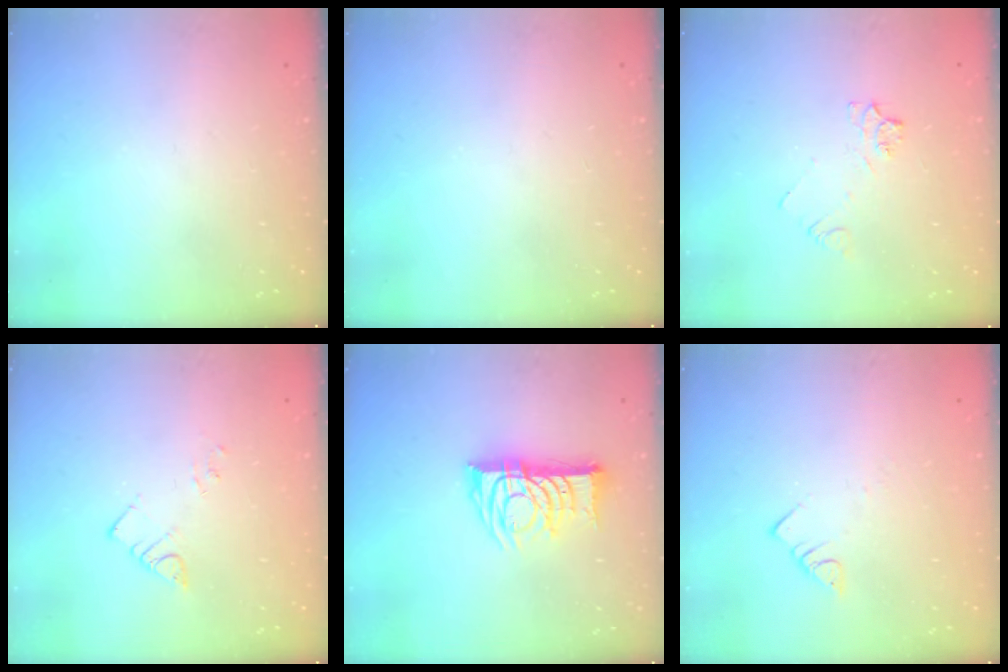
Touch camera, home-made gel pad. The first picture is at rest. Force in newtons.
{"total": 0.0}
{"total": 5.9, "press": 5.9, "slide": 0.8}
{"total": 3.3, "press": 3.3, "slide": 0.4}
{"total": 14.2, "press": 14.2, "slide": 0.3}
{"total": 3.0, "press": 3.0, "slide": 0.0}